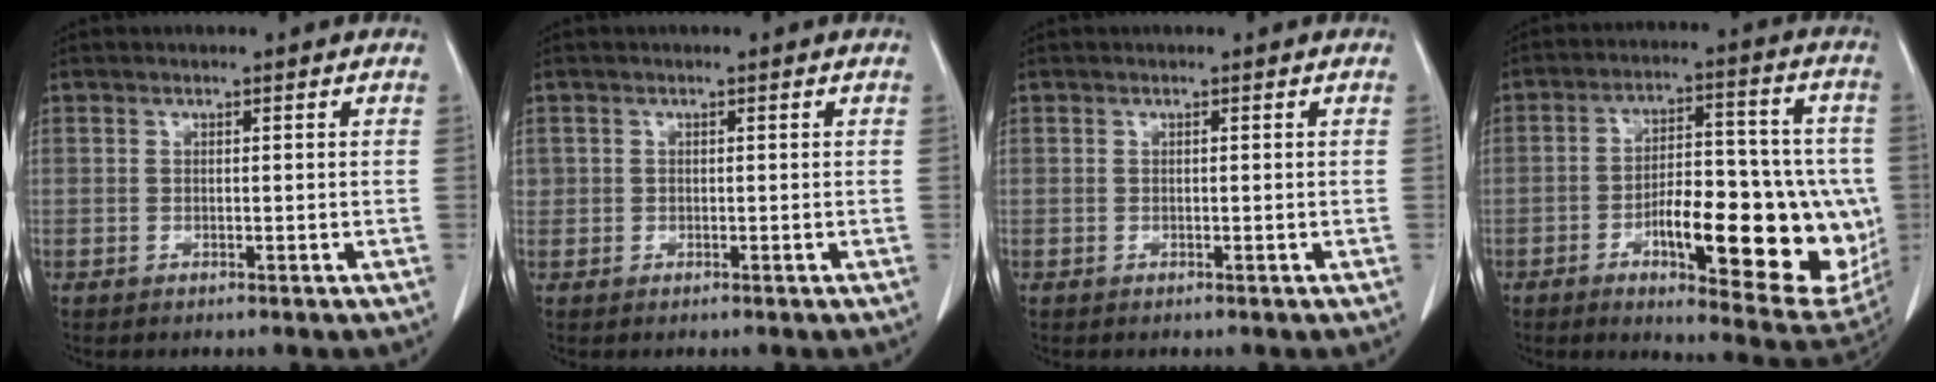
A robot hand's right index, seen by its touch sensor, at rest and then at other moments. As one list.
[{"total": 0.8, "force": [0.1, 0.8, 0.1], "torque": [0.010, 0.004, 0.000]}, {"total": 0.0}, {"total": 21.7, "force": [-5.2, 6.7, 19.9], "torque": [-0.216, 0.016, -0.054]}]